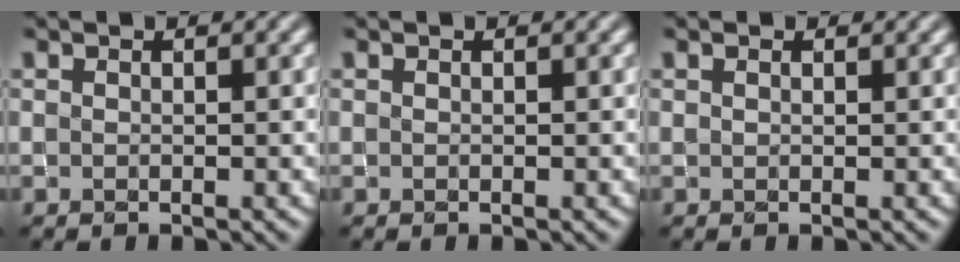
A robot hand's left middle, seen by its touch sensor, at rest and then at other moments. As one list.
[{"total": 0.0}, {"total": 0.6, "force": [0.5, 0.2, 0.2], "torque": [-0.004, 0.004, 0.006]}]